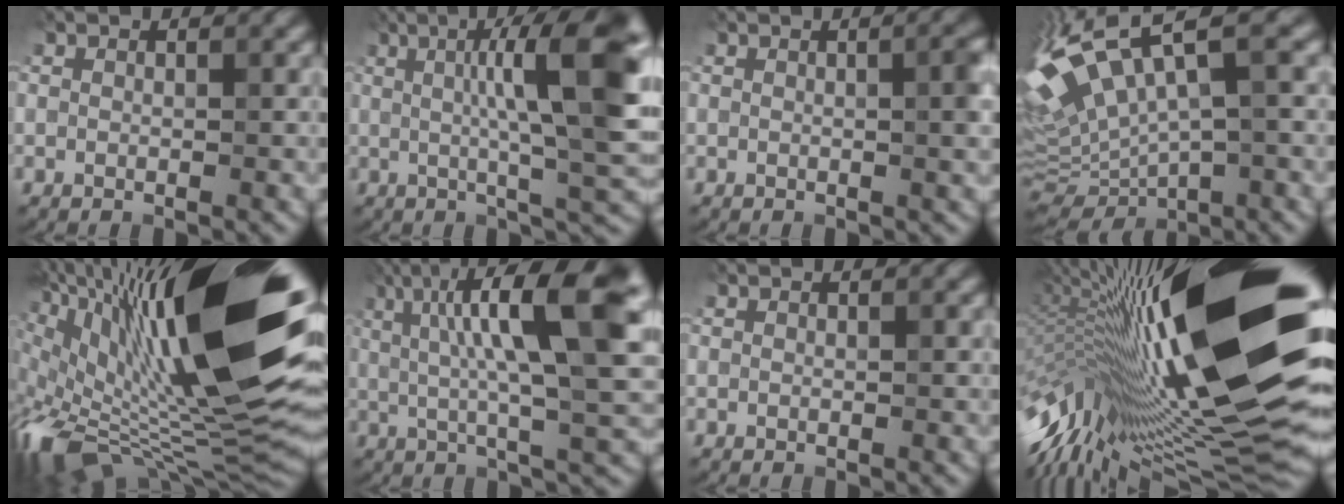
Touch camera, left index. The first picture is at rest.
{"total": 10.6, "force": [2.0, 1.9, 10.3], "torque": [-0.138, 0.013, 0.030]}
{"total": 3.1, "force": [0.2, 0.9, 2.9], "torque": [-0.030, 0.011, 0.002]}
{"total": 12.0, "force": [3.9, 3.8, 10.7], "torque": [-0.227, 0.021, 0.090]}
{"total": 20.4, "force": [3.6, 7.1, 18.8], "torque": [-0.321, -0.004, 0.058]}
{"total": 11.8, "force": [2.8, 2.4, 11.2], "torque": [-0.179, 0.015, 0.047]}
{"total": 0.0}
{"total": 20.4, "force": [2.0, 5.0, 19.7], "torque": [-0.323, -0.019, 0.036]}